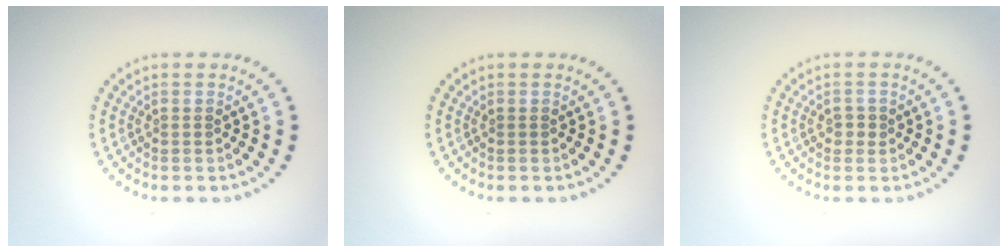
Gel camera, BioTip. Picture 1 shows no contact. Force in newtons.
{"total": 0.0}
{"total": 1.1, "press": 1.0, "slide": 0.3}